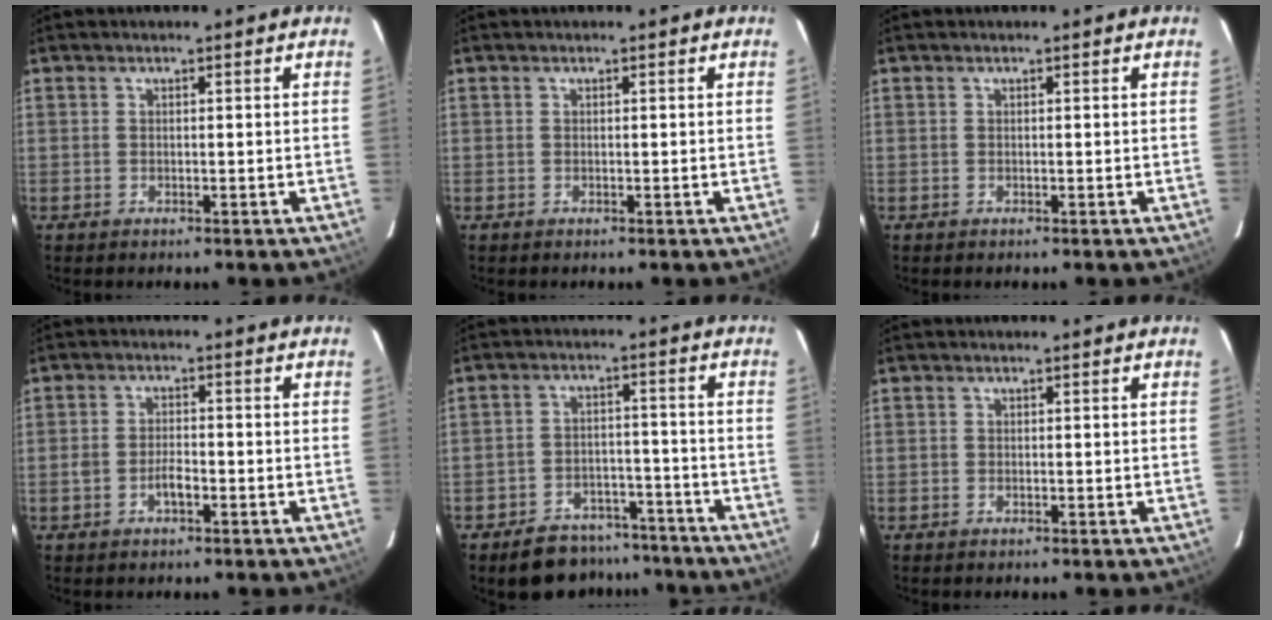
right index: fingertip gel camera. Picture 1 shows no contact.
{"total": 0.0}
{"total": 0.0}
{"total": 3.2, "force": [-1.5, 1.5, 2.4], "torque": [-0.051, 0.004, -0.028]}
{"total": 11.9, "force": [-9.8, 5.8, 3.2], "torque": [-0.079, 0.024, -0.125]}
{"total": 0.0}